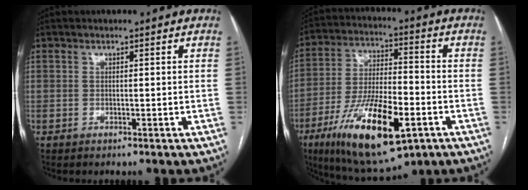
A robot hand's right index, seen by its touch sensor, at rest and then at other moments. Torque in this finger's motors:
{"motor_torque": [1.05, -0.86, 0.93, 0.21]}